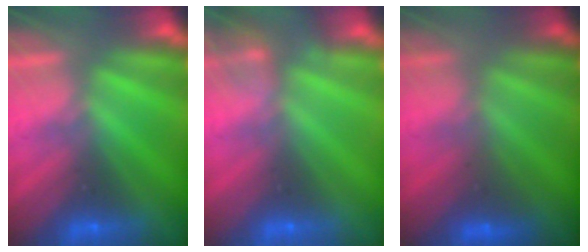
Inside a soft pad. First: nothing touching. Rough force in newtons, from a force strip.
{"total": 1.8}
{"total": 2.4}